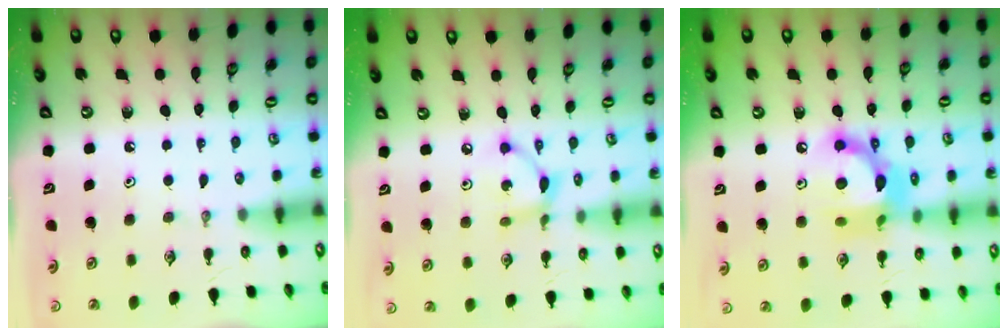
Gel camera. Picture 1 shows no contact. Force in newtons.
{"total": 6.9, "press": 6.9, "slide": 0.1}
{"total": 14.0, "press": 14.0, "slide": 0.8}